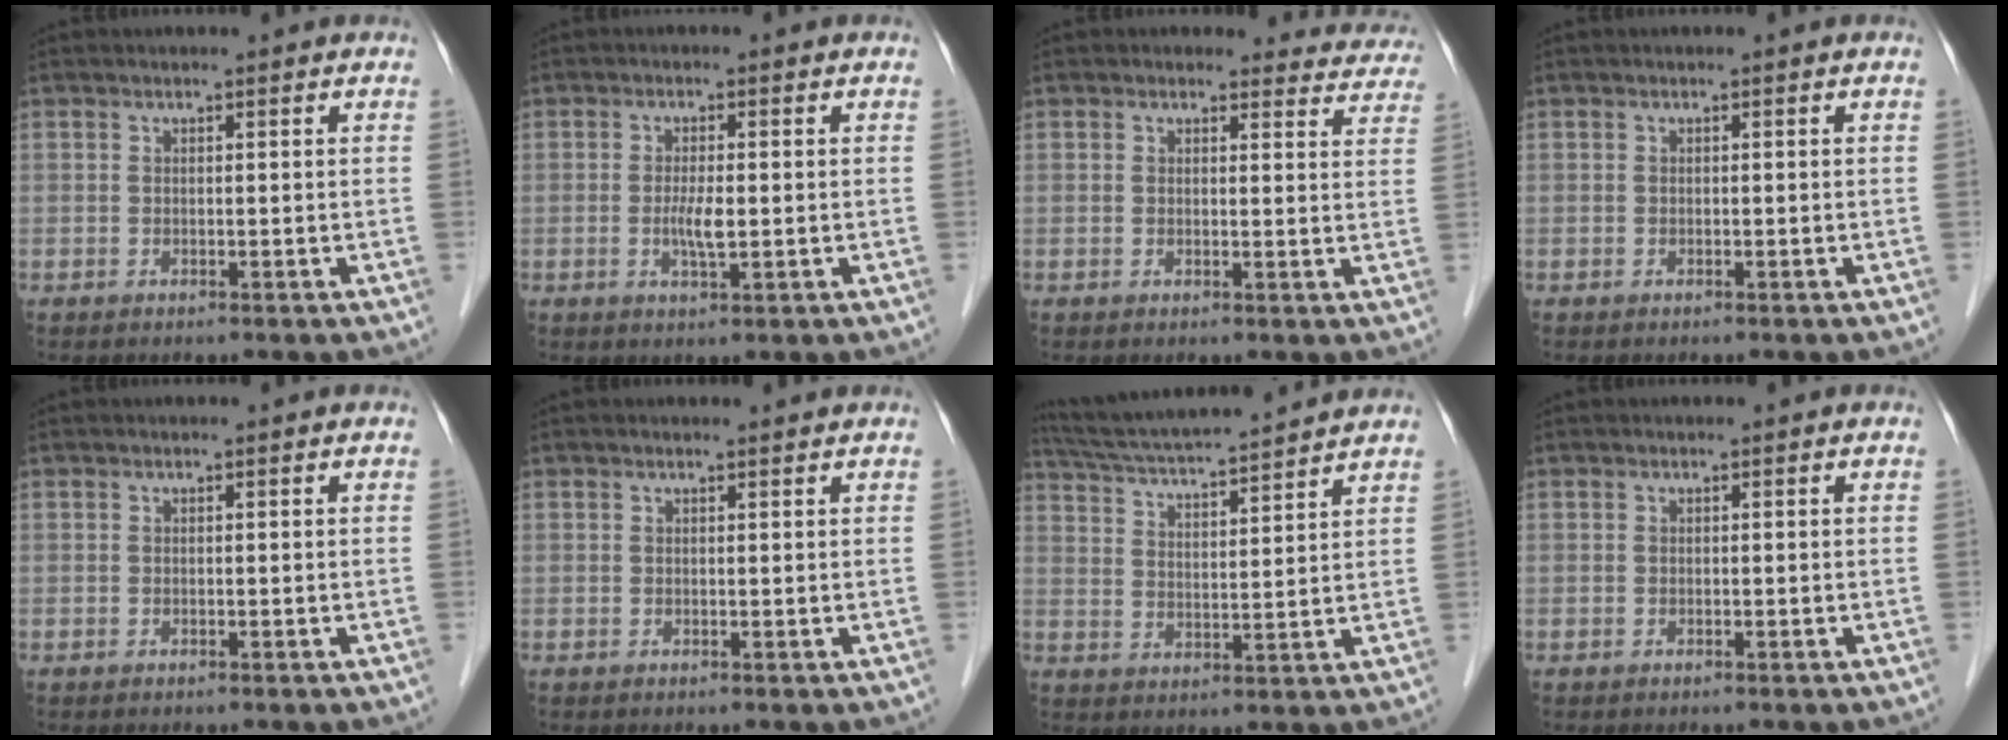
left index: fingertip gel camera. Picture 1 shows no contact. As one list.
[{"total": 3.1, "force": [-0.5, 0.6, 3.0], "torque": [-0.061, -0.007, -0.008]}, {"total": 8.0, "force": [7.4, 2.9, -0.4], "torque": [0.051, -0.015, 0.044]}, {"total": 0.0}, {"total": 0.0}, {"total": 1.0, "force": [0.9, 0.1, 0.2], "torque": [-0.007, 0.004, 0.014]}, {"total": 15.3, "force": [14.0, 0.6, 6.2], "torque": [-0.117, 0.024, 0.224]}, {"total": 0.0}]